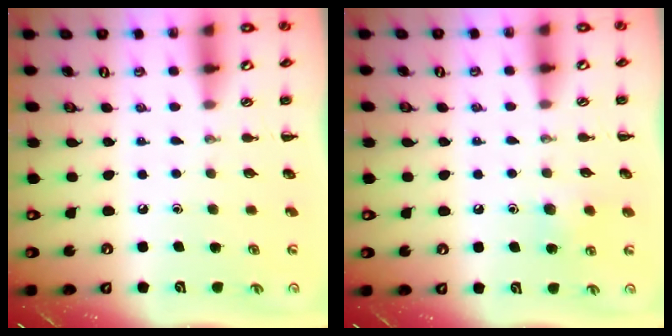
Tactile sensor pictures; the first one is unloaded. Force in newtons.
{"total": 7.1, "press": 6.7, "slide": 2.4}